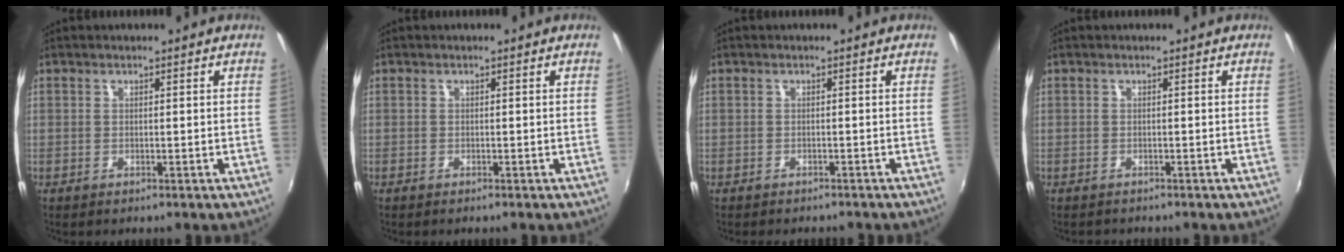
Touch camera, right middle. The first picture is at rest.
{"total": 0.0}
{"total": 1.8, "force": [-1.4, 1.2, 0.1], "torque": [-0.006, 0.003, -0.019]}
{"total": 1.0, "force": [-0.8, 0.4, -0.1], "torque": [-0.001, 0.000, -0.015]}